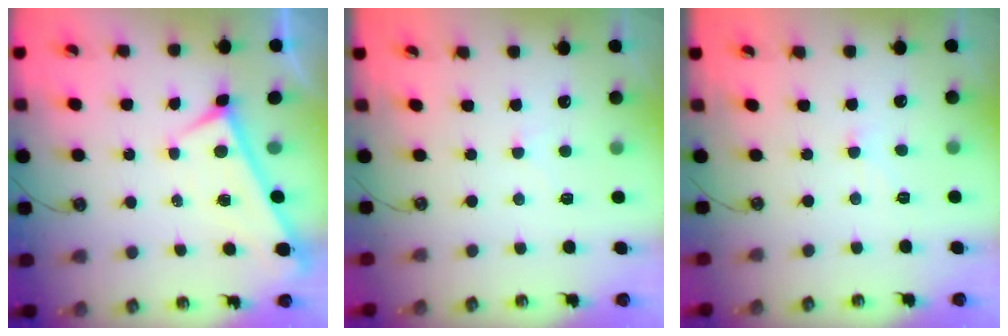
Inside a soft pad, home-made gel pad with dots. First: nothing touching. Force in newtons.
{"total": 0.5, "press": 0.3, "slide": 0.4}
{"total": 1.1, "press": 0.9, "slide": 0.6}